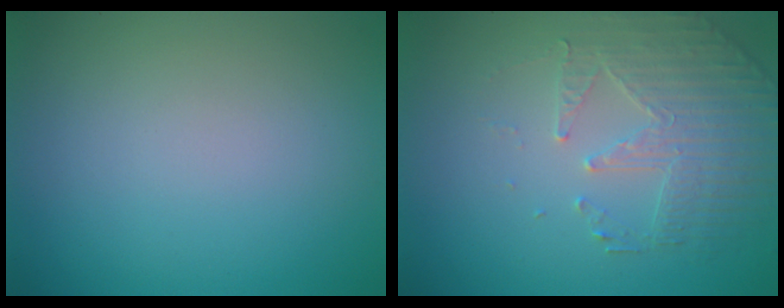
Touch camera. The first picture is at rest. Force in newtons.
{"total": 2.5, "press": 2.2, "slide": 1.2}